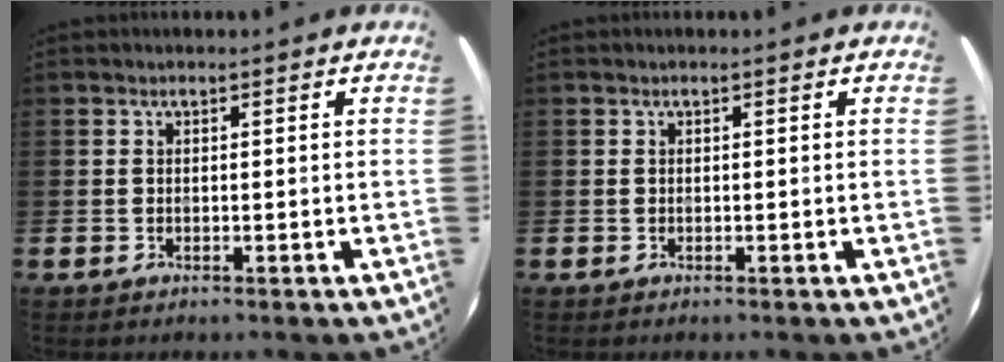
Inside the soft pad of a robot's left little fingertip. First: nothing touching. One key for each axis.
{"total": 0.0}